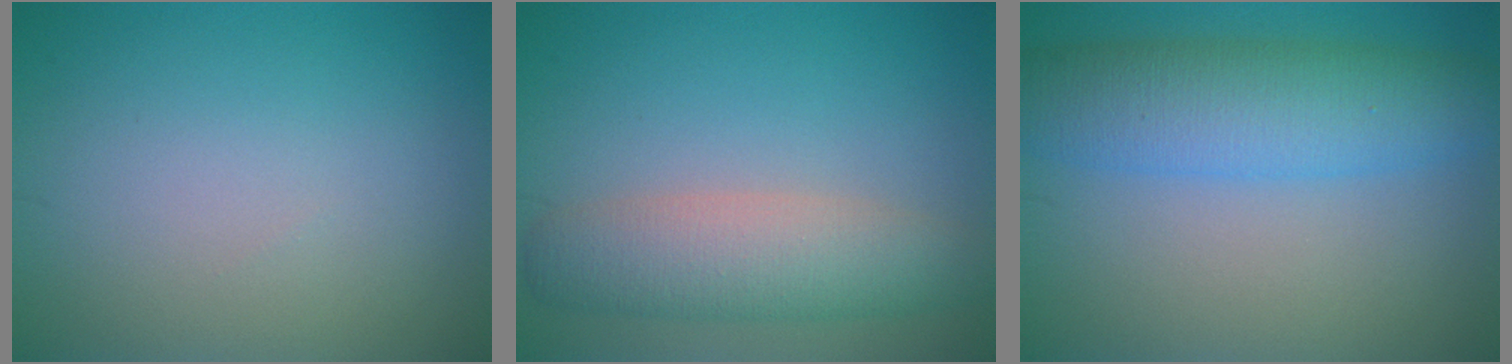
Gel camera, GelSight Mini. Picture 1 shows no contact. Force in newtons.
{"total": 5.2, "press": 5.2, "slide": 0.4}
{"total": 7.2, "press": 7.2, "slide": 0.2}